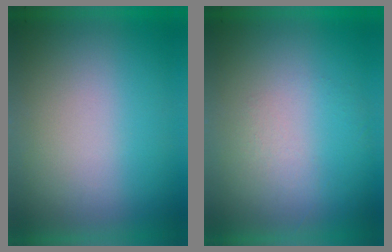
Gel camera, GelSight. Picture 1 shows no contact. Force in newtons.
{"total": 1.2}